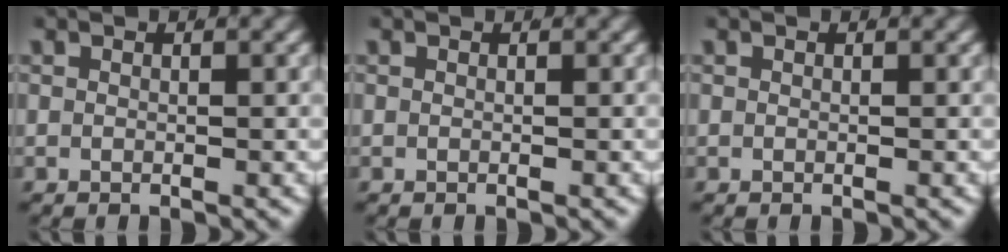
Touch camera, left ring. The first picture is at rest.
{"total": 0.0}
{"total": 0.0}